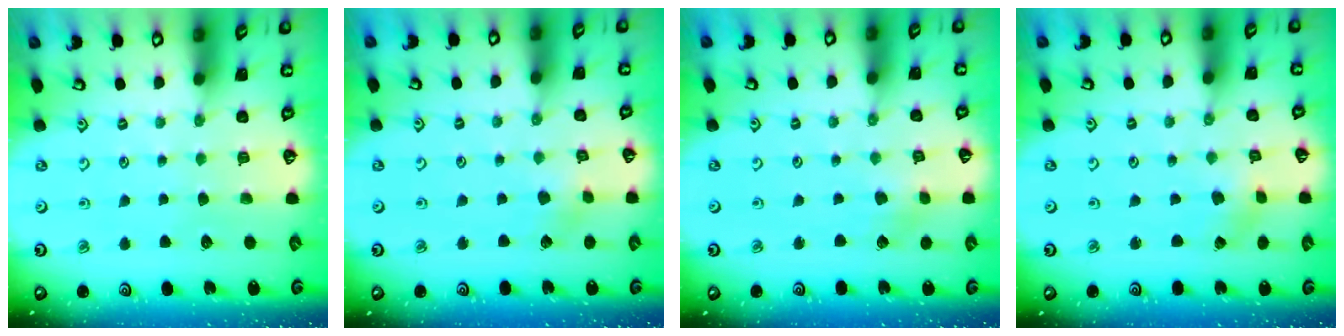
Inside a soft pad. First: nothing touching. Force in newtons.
{"total": 3.0, "press": 2.9, "slide": 0.6}
{"total": 2.5, "press": 2.4, "slide": 0.3}
{"total": 0.0}